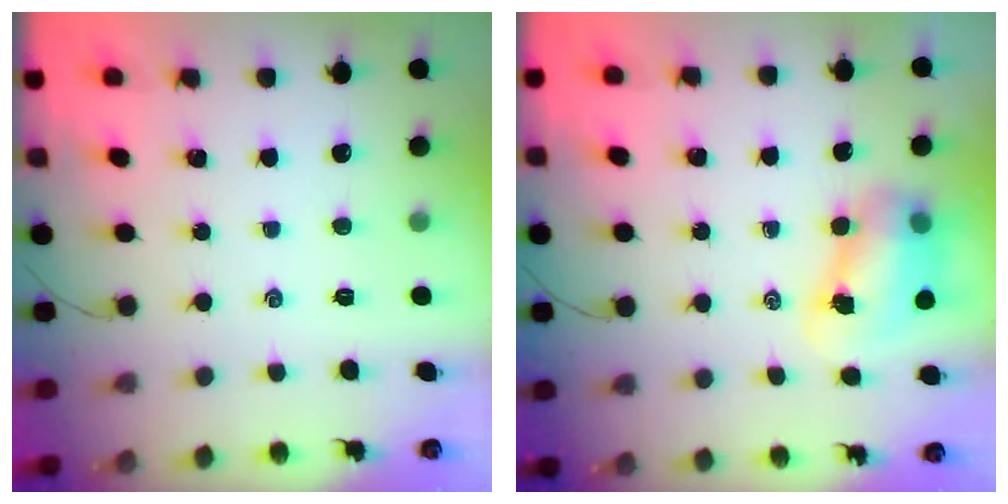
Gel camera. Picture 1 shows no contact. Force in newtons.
{"total": 7.9, "press": 7.8, "slide": 1.2}